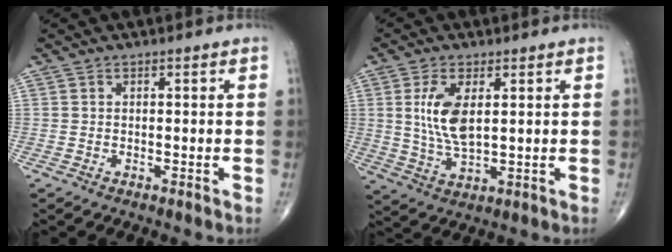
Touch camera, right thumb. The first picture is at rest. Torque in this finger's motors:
{"motor_torque": [-0.26, 0.59, 0.89, 0.47, 0.14]}